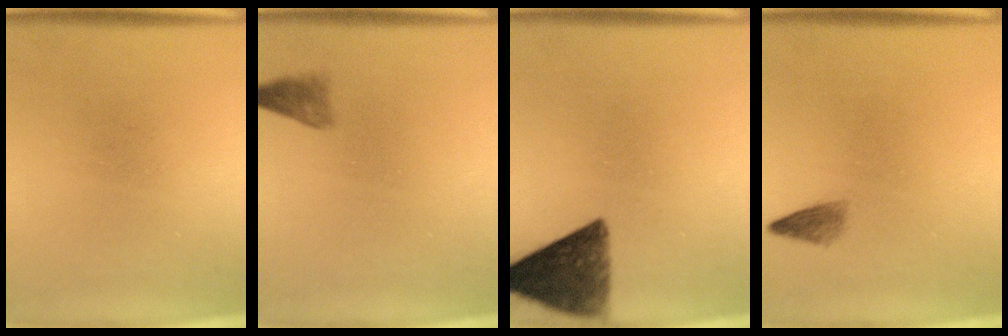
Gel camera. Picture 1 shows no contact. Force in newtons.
{"total": 1.9}
{"total": 10.3}
{"total": 1.6}